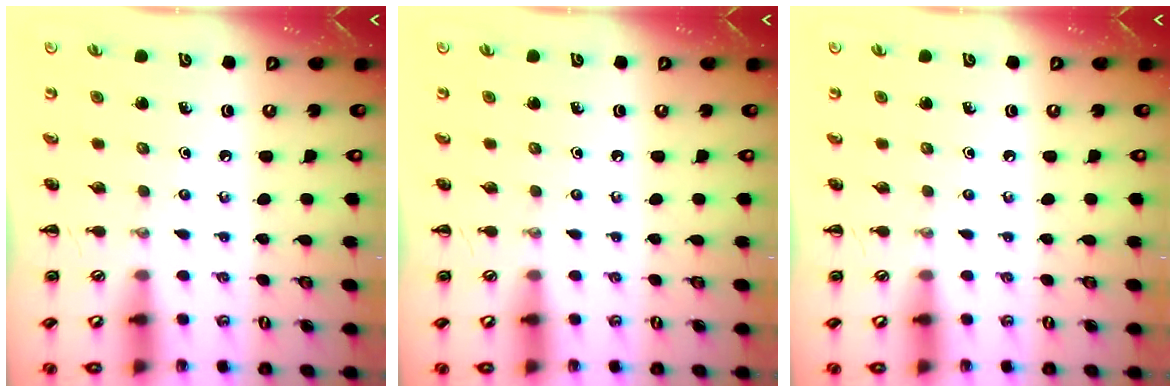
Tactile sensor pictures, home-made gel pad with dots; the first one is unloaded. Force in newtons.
{"total": 0.0}
{"total": 0.0}